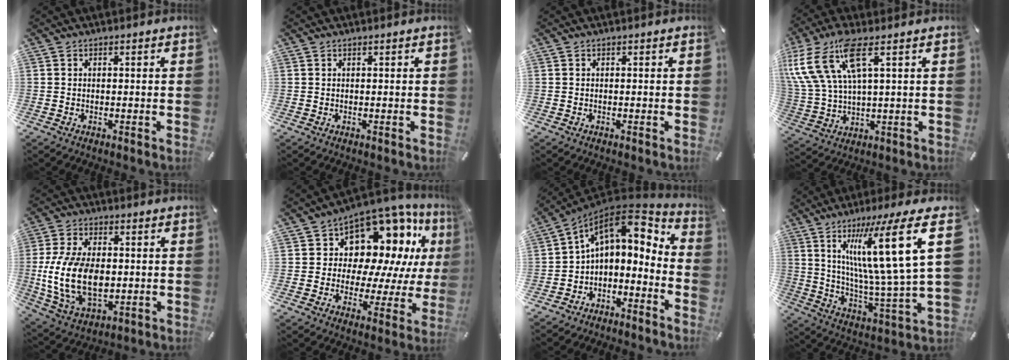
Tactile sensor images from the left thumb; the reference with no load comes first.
{"total": 0.0}
{"total": 0.0}
{"total": 14.5, "force": [6.6, 5.7, 11.6], "torque": [-0.268, -0.021, 0.115]}
{"total": 16.3, "force": [-0.8, 10.5, 12.4], "torque": [-0.274, -0.006, -0.015]}
{"total": 13.6, "force": [8.0, 8.8, 6.7], "torque": [-0.107, -0.073, 0.143]}
{"total": 10.9, "force": [3.4, 7.3, 7.4], "torque": [-0.110, -0.020, 0.061]}
{"total": 25.3, "force": [10.5, 3.9, 22.7], "torque": [-0.398, -0.061, 0.147]}